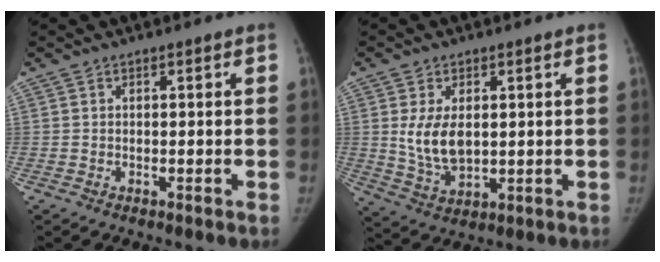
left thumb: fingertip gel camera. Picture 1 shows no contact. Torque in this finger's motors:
{"motor_torque": [0.70, 0.71, 0.45, -0.45, 0.07]}